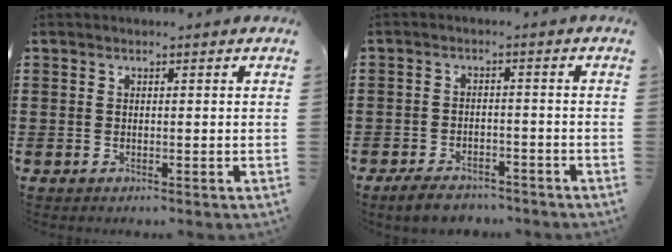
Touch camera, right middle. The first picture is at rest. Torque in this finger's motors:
{"motor_torque": [0.46, -0.38, 0.18, 0.09]}